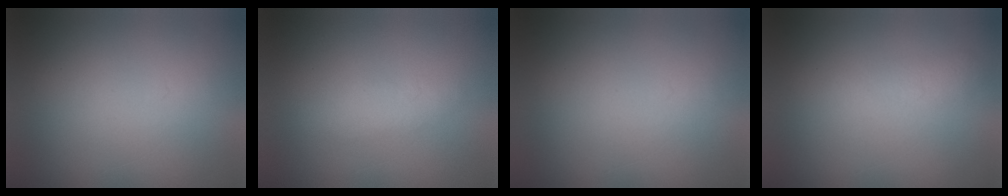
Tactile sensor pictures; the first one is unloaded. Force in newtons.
{"total": 1.9}
{"total": 0.0}
{"total": 1.9}